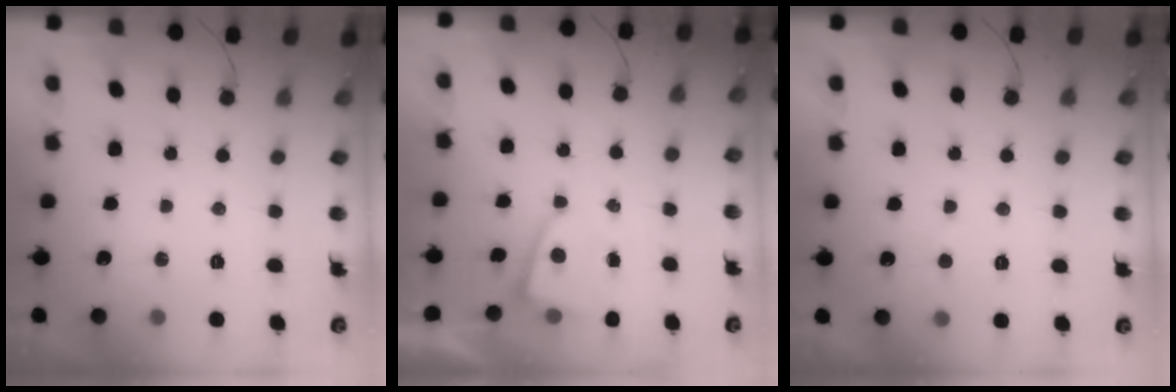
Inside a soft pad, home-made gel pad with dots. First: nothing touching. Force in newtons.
{"total": 1.2, "press": 1.2, "slide": 0.2}
{"total": 3.1, "press": 3.1, "slide": 0.3}